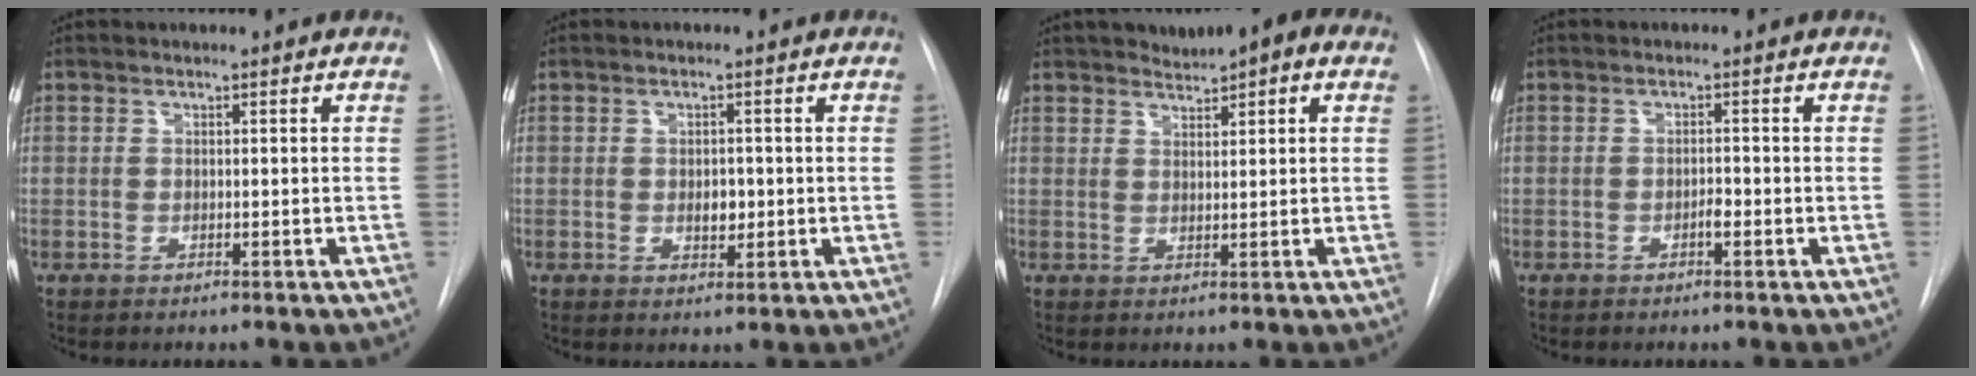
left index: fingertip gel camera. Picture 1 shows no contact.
{"total": 2.3, "force": [-0.5, 1.3, 1.8], "torque": [-0.028, -0.005, -0.004]}
{"total": 7.5, "force": [5.3, 2.1, 4.9], "torque": [-0.074, 0.025, 0.068]}
{"total": 1.3, "force": [-0.9, 0.2, 0.9], "torque": [-0.015, -0.002, -0.016]}